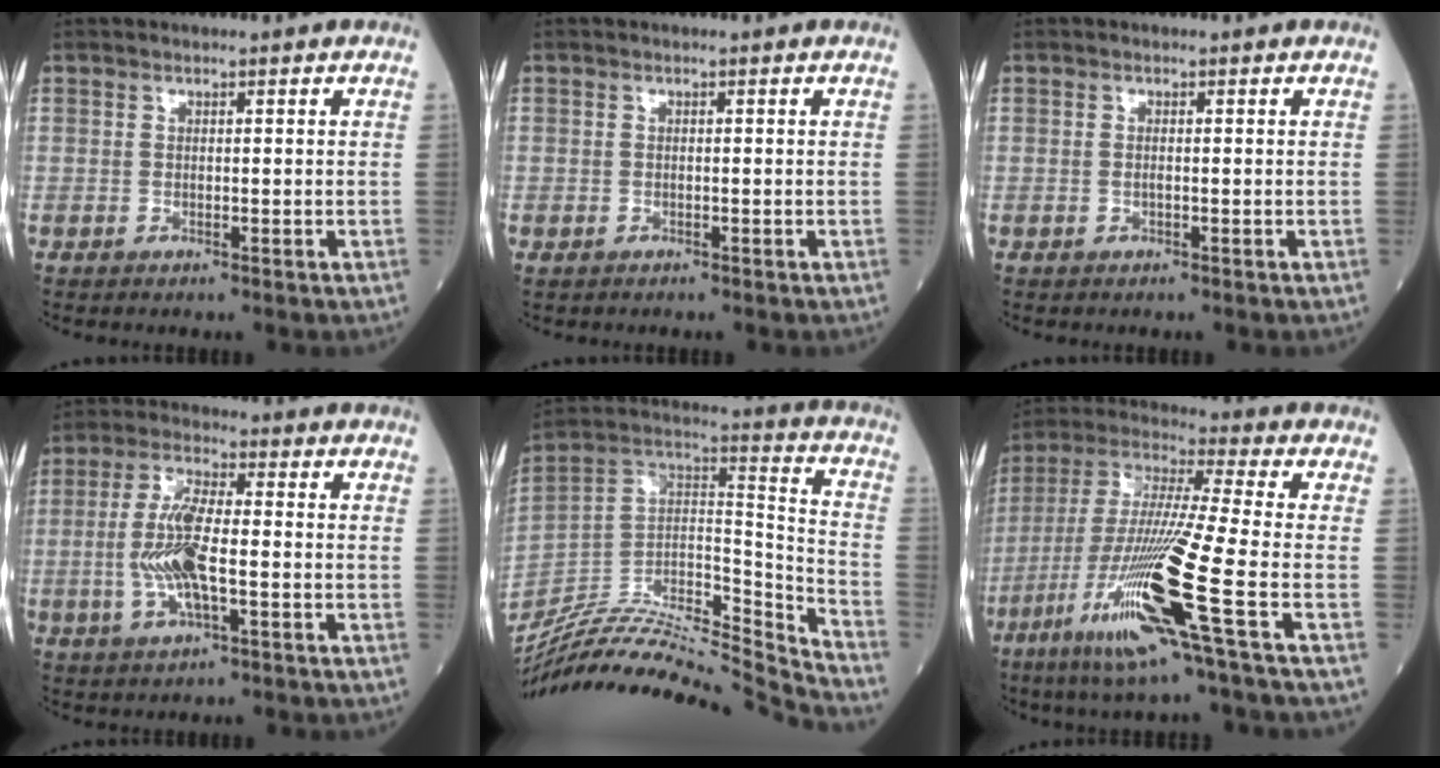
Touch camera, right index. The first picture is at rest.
{"total": 0.7, "force": [-0.5, 0.5, 0.0], "torque": [-0.007, 0.004, -0.009]}
{"total": 0.7, "force": [-0.1, 0.1, 0.7], "torque": [-0.016, 0.000, -0.002]}
{"total": 9.5, "force": [-1.4, 2.2, 9.1], "torque": [-0.193, 0.000, -0.029]}
{"total": 26.0, "force": [-24.9, 0.6, 7.6], "torque": [-0.140, 0.015, -0.407]}
{"total": 18.2, "force": [-7.5, -1.2, 16.5], "torque": [-0.355, -0.036, -0.149]}